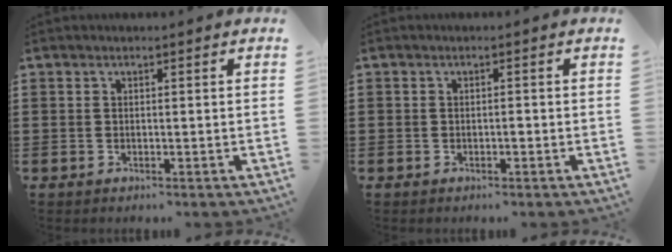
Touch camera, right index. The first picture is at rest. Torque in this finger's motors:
{"motor_torque": [0.30, 0.41, 0.07, 0.01]}